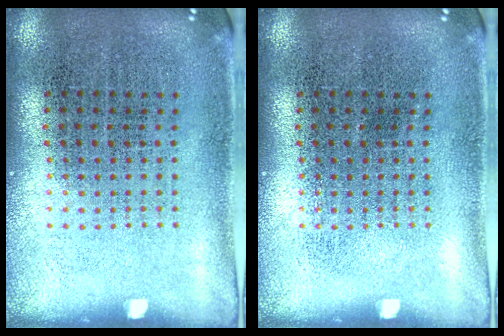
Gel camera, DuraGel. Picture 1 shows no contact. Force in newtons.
{"total": 0.0}